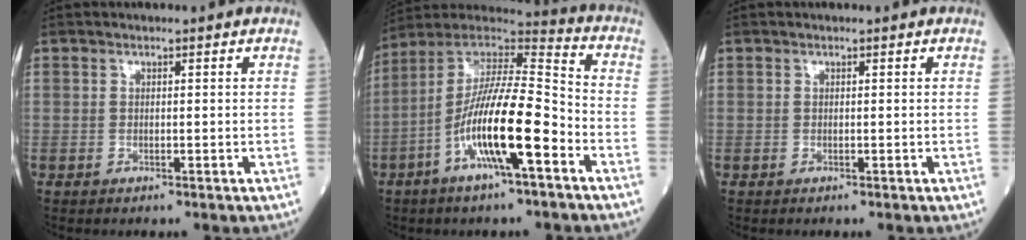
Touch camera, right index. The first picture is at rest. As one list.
[{"total": 16.5, "force": [-6.0, 2.4, 15.2], "torque": [-0.286, 0.003, -0.111]}, {"total": 0.0}]